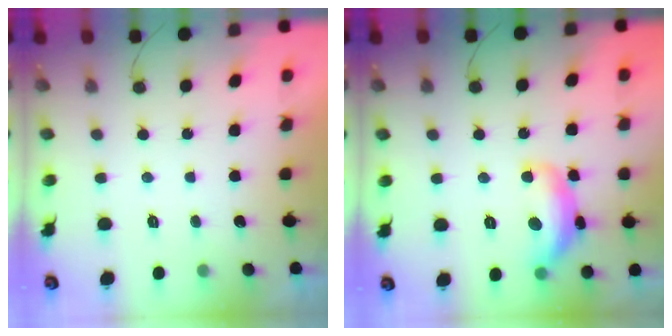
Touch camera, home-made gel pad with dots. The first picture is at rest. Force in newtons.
{"total": 13.5, "press": 13.5, "slide": 0.8}